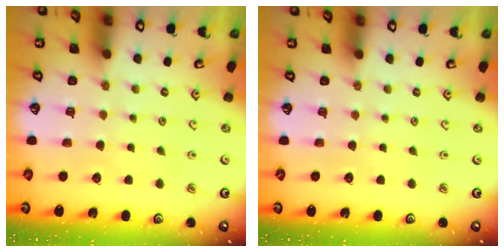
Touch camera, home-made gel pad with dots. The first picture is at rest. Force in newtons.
{"total": 0.0}